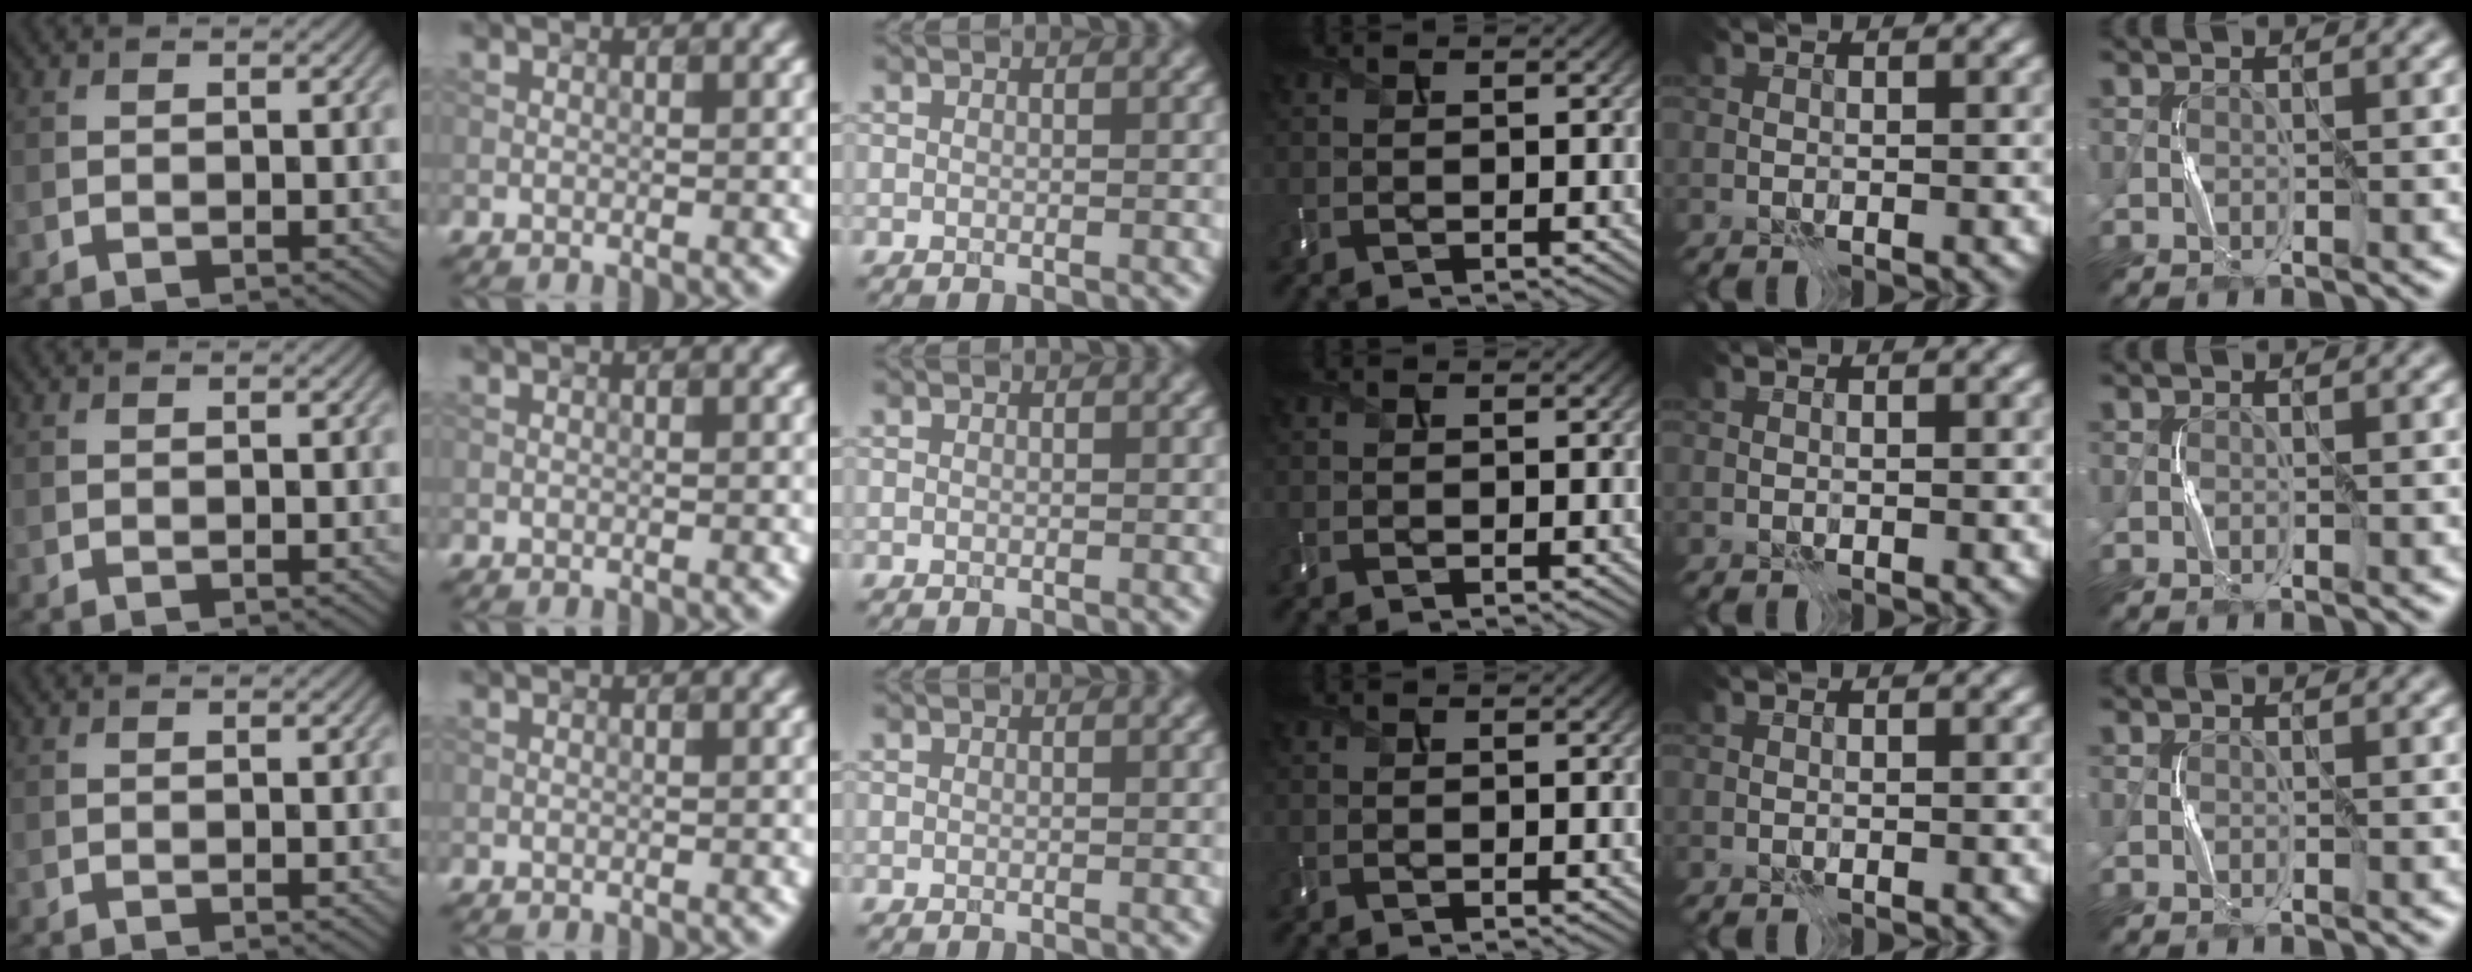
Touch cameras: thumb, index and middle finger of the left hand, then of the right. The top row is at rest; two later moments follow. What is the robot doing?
{"motion": "press", "object": "memory foam"}